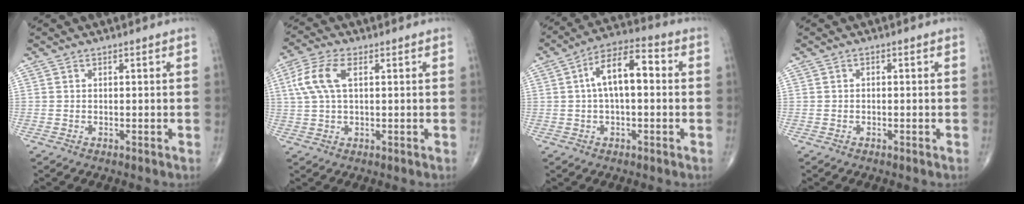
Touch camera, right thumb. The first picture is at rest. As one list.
[{"total": 7.6, "force": [1.9, 3.6, 6.4], "torque": [-0.156, 0.018, 0.037]}, {"total": 11.0, "force": [1.2, 5.1, 9.6], "torque": [-0.164, 0.035, 0.009]}, {"total": 0.7, "force": [-0.1, 0.4, 0.5], "torque": [-0.009, 0.006, -0.004]}]